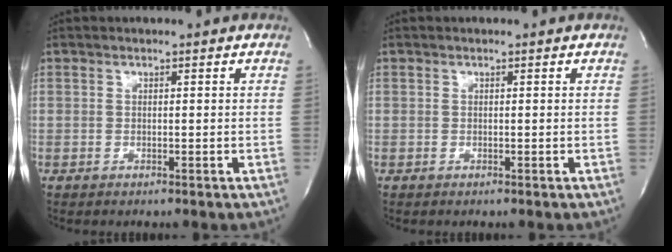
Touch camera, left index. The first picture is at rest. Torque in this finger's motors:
{"motor_torque": [0.00, 0.00, 0.00, 0.00]}